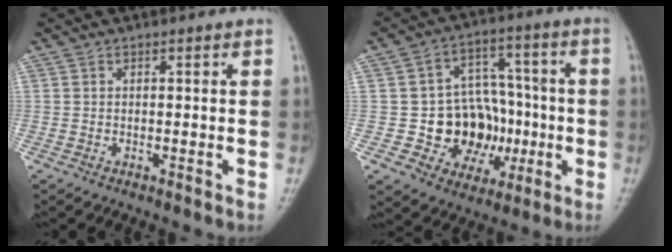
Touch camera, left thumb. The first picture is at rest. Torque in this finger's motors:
{"motor_torque": [-0.30, 0.38, 0.43, 0.17, 0.01]}